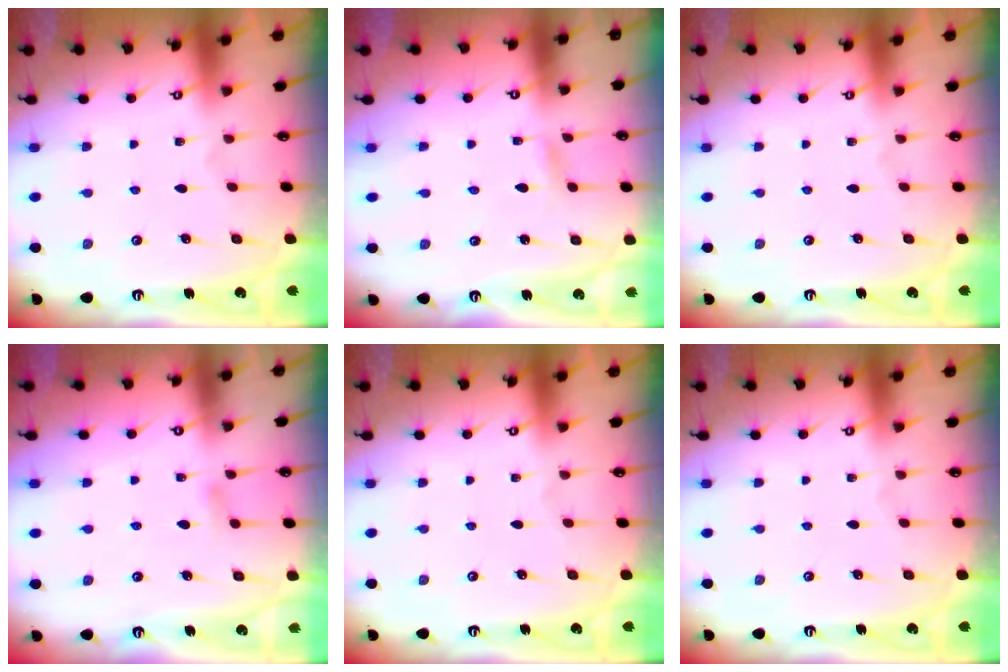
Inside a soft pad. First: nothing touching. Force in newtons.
{"total": 1.6, "press": 1.6, "slide": 0.2}
{"total": 0.0}
{"total": 4.6, "press": 4.5, "slide": 0.6}
{"total": 0.0}
{"total": 0.0}